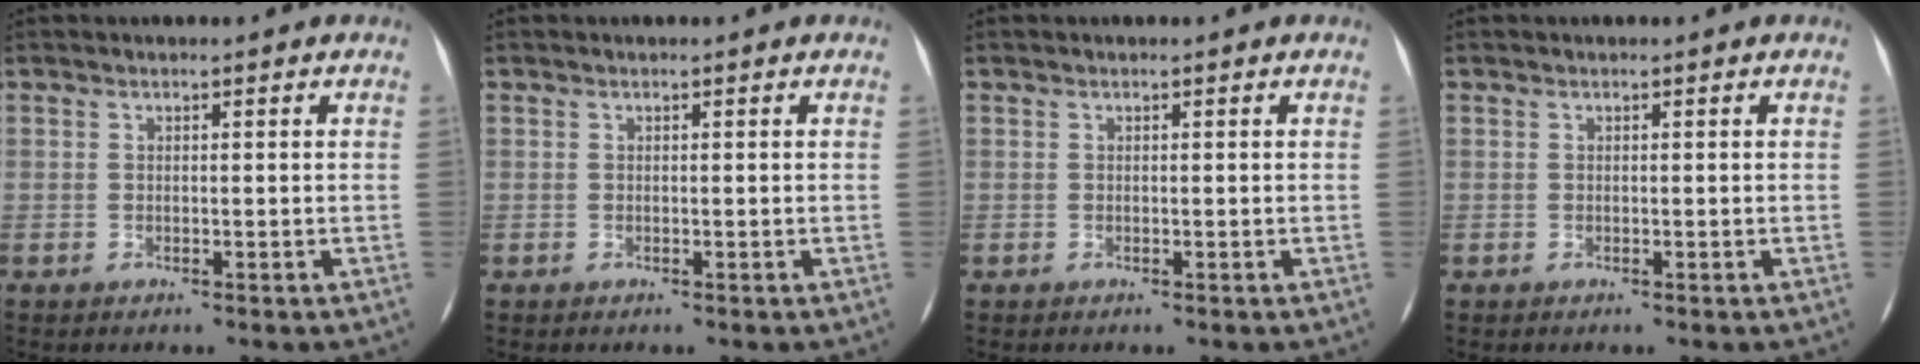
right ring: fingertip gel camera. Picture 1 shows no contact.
{"total": 0.0}
{"total": 0.0}
{"total": 0.0}